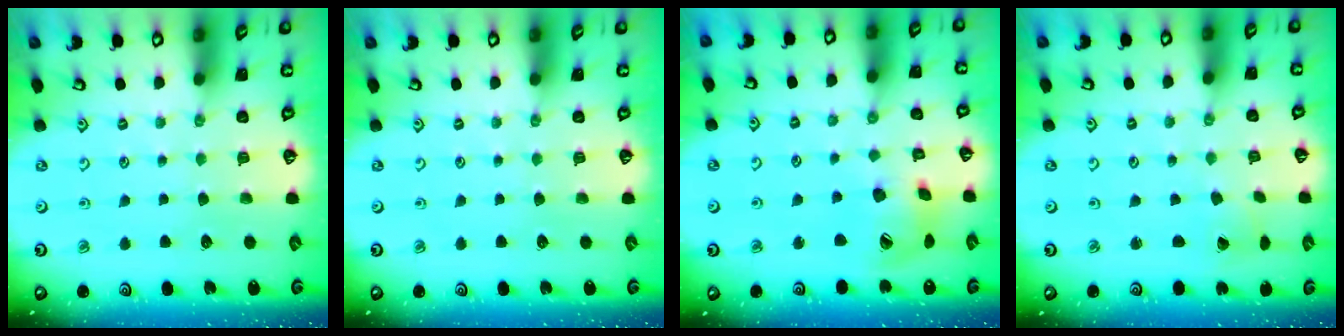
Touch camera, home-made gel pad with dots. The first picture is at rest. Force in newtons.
{"total": 0.0}
{"total": 13.9, "press": 13.8, "slide": 1.9}
{"total": 2.2, "press": 2.2, "slide": 0.2}